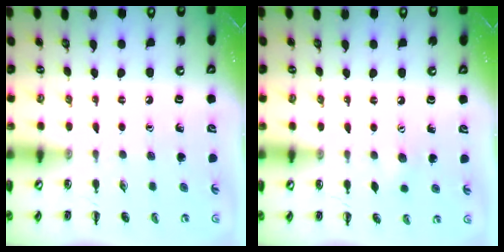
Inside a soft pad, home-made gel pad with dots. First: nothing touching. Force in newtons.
{"total": 2.5, "press": 2.4, "slide": 0.6}